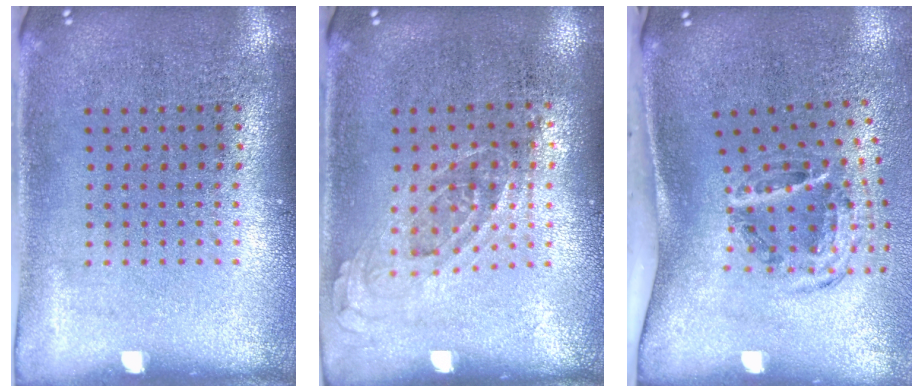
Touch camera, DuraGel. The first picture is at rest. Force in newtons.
{"total": 0.8, "press": 0.8, "slide": 0.3}
{"total": 1.8, "press": 1.1, "slide": 1.5}